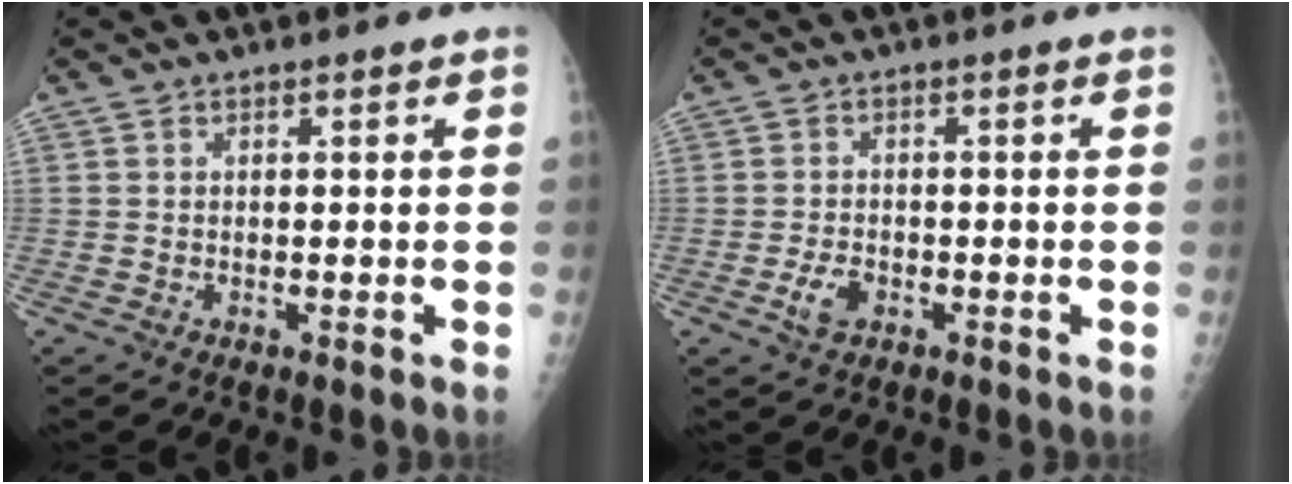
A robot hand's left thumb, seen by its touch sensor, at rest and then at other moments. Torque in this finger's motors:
{"motor_torque": [-0.38, 0.37, 0.21, 0.17, 0.00]}